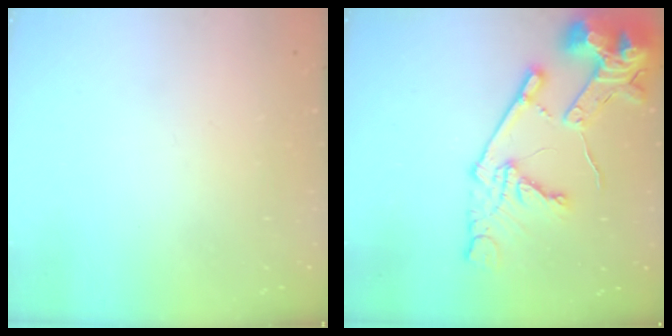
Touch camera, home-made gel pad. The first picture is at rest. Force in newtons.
{"total": 18.7, "press": 18.6, "slide": 2.1}